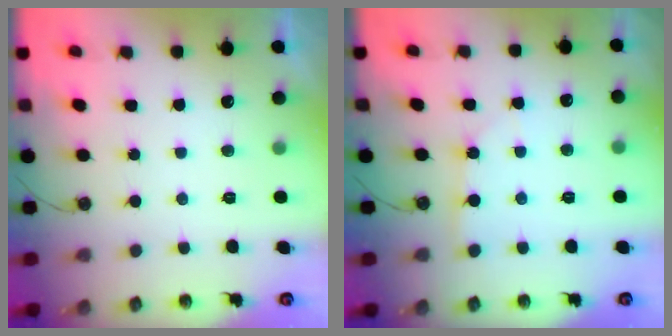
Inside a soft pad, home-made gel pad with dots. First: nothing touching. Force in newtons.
{"total": 2.3, "press": 2.3, "slide": 0.3}